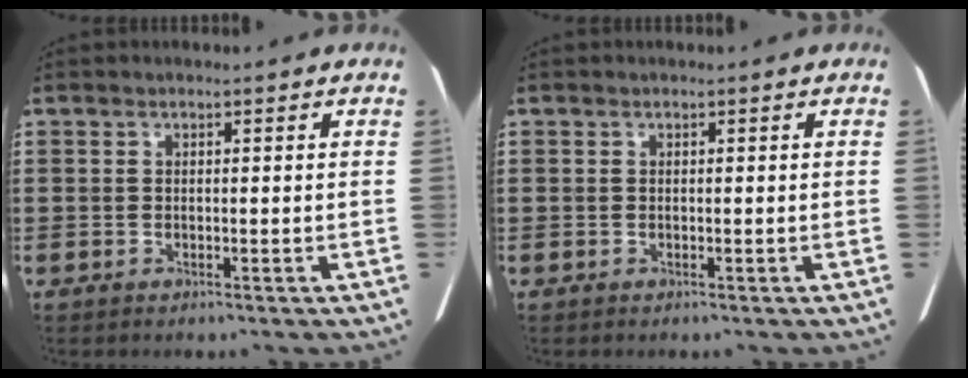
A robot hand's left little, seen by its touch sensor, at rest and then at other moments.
{"total": 0.0}